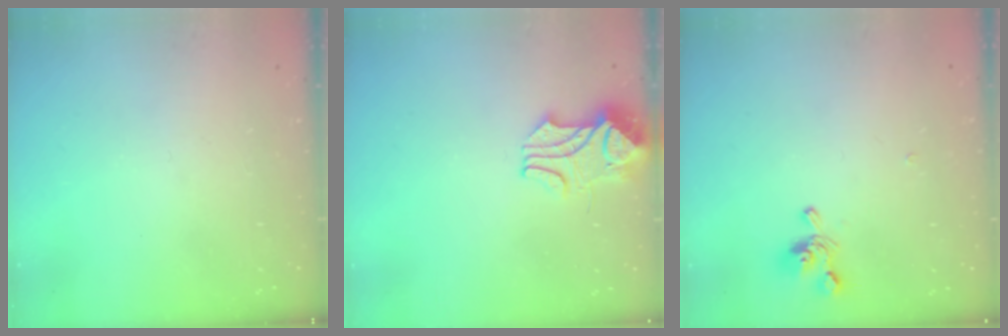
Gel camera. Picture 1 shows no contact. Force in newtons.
{"total": 2.1, "press": 2.0, "slide": 0.8}
{"total": 0.7, "press": 0.4, "slide": 0.6}